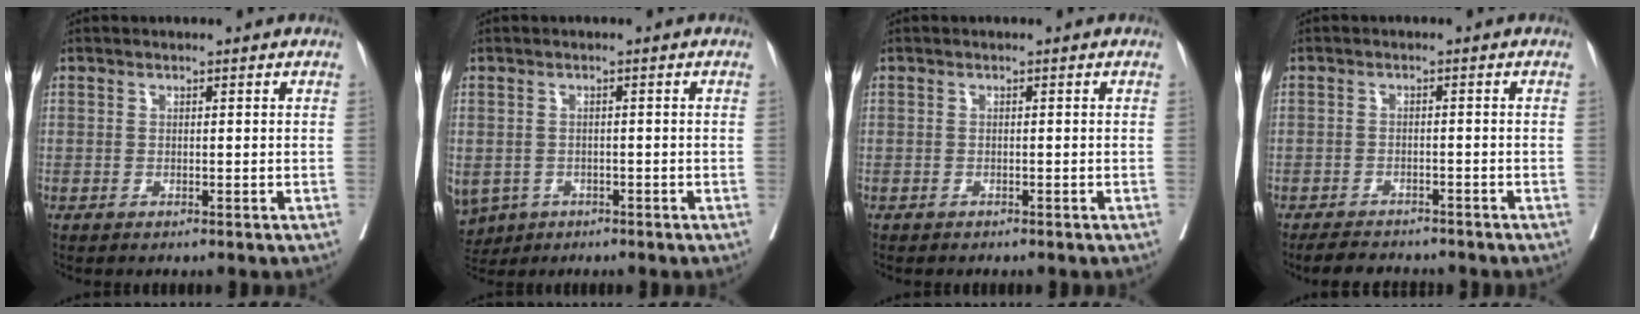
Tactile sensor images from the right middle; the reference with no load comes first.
{"total": 8.7, "force": [-4.1, 7.0, 3.1], "torque": [-0.096, -0.005, -0.056]}
{"total": 1.3, "force": [-1.1, 0.5, 0.4], "torque": [-0.020, -0.003, -0.014]}
{"total": 5.6, "force": [-5.0, 1.7, 1.6], "torque": [-0.028, -0.008, -0.073]}